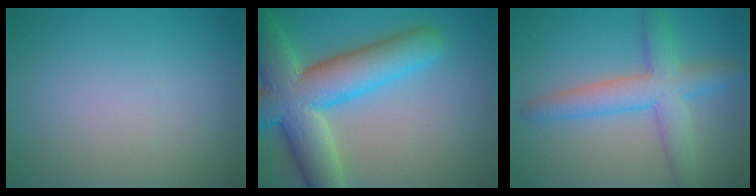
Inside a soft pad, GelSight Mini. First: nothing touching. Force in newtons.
{"total": 10.6, "press": 10.6, "slide": 0.7}
{"total": 5.2, "press": 5.2, "slide": 0.1}